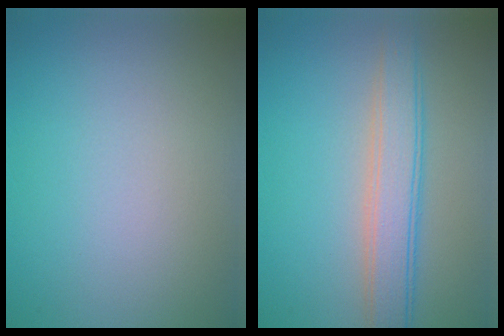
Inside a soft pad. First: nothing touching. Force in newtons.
{"total": 3.6, "press": 3.6, "slide": 0.1}